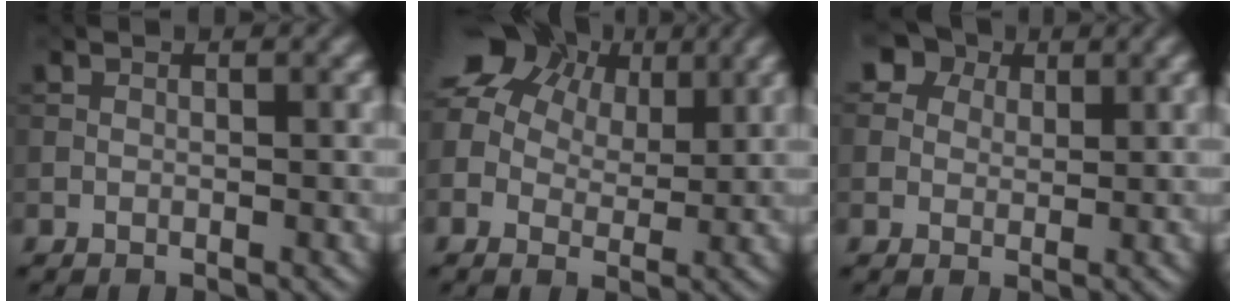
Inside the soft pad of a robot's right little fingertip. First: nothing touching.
{"total": 10.5, "force": [4.6, 6.8, 6.5], "torque": [-0.122, 0.039, 0.065]}
{"total": 4.5, "force": [2.6, 3.2, 1.8], "torque": [-0.040, 0.007, 0.028]}